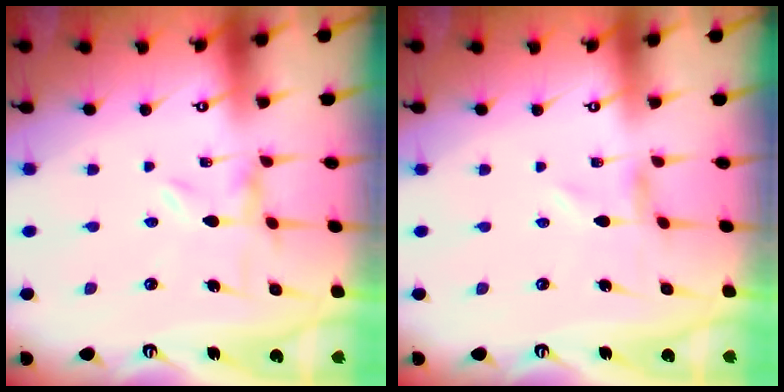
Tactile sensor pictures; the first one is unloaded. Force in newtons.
{"total": 0.6, "press": 0.5, "slide": 0.2}